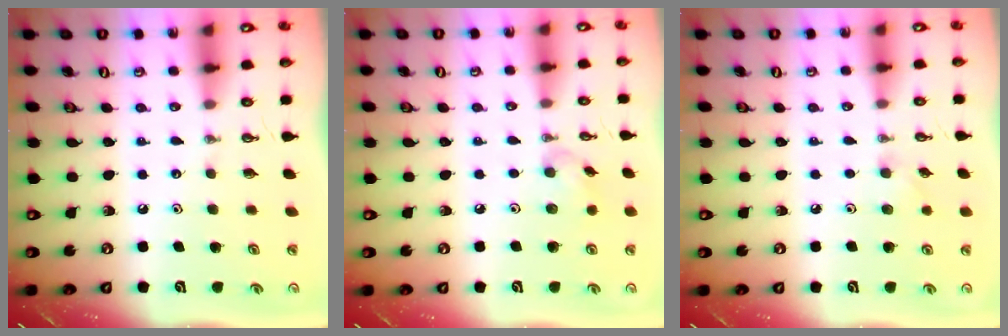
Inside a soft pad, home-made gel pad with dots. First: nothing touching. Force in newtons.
{"total": 5.9, "press": 5.8, "slide": 1.2}
{"total": 3.9, "press": 3.8, "slide": 0.8}